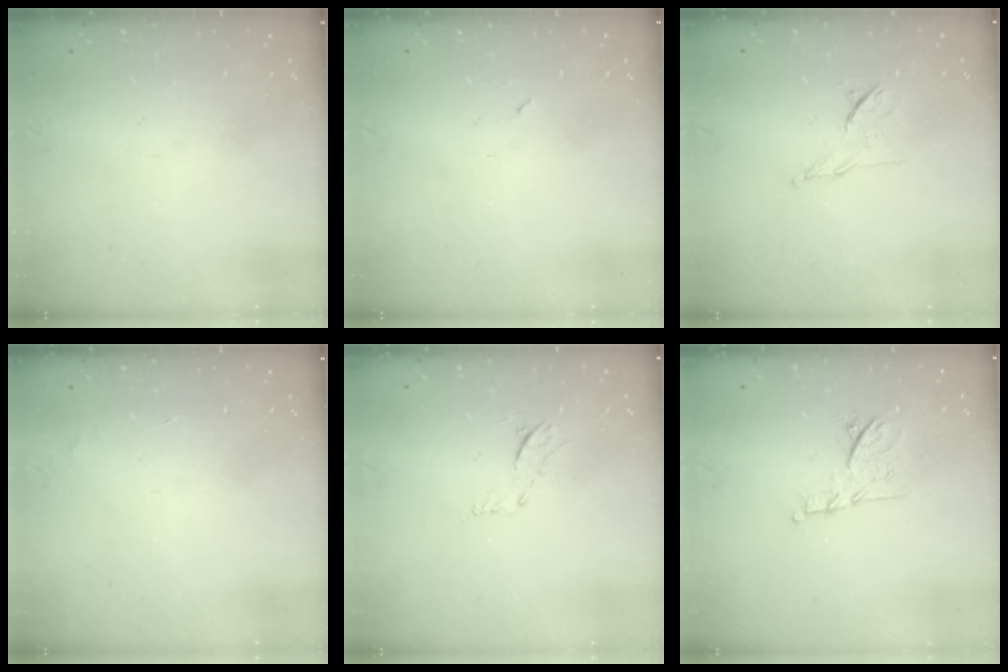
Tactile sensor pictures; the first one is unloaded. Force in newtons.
{"total": 2.2, "press": 2.1, "slide": 0.9}
{"total": 7.1, "press": 7.0, "slide": 1.2}
{"total": 4.0, "press": 4.0, "slide": 0.2}
{"total": 5.7, "press": 5.6, "slide": 0.8}
{"total": 10.5, "press": 10.5, "slide": 0.3}